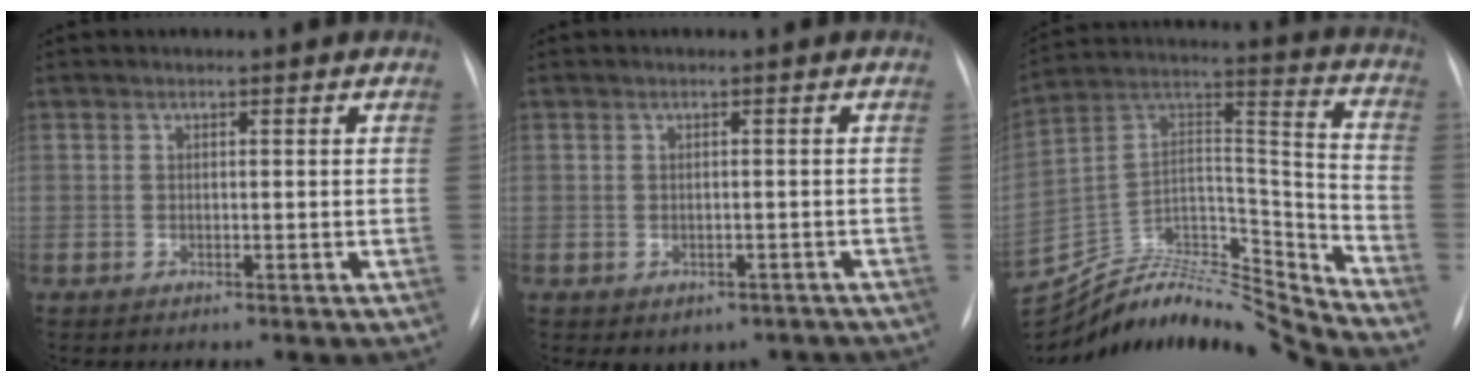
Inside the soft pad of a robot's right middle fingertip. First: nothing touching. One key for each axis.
{"total": 4.9, "fx": -3.5, "fy": 3.2, "fz": 1.3, "tx": -0.004, "ty": 0.020, "tz": -0.037}
{"total": 24.8, "fx": -24.3, "fy": 1.5, "fz": 5.1, "tx": -0.117, "ty": 0.036, "tz": -0.397}